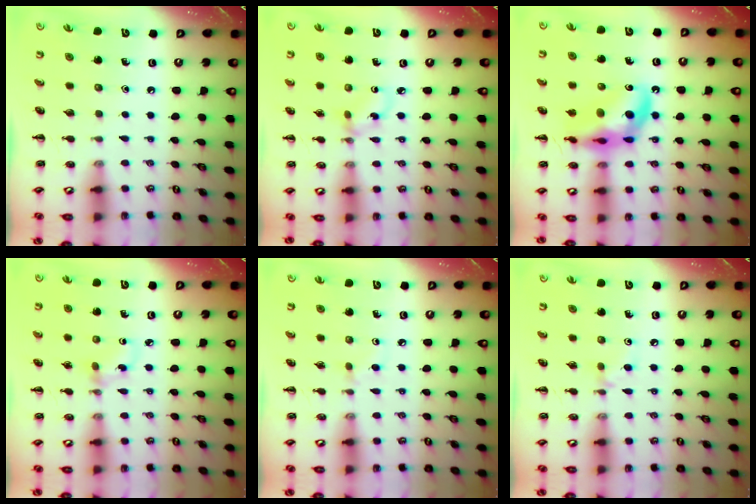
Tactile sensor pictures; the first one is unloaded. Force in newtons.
{"total": 2.4, "press": 2.4, "slide": 0.6}
{"total": 16.0, "press": 15.5, "slide": 3.9}
{"total": 2.9, "press": 2.7, "slide": 1.2}
{"total": 2.7, "press": 2.5, "slide": 1.0}
{"total": 4.5, "press": 4.2, "slide": 1.6}